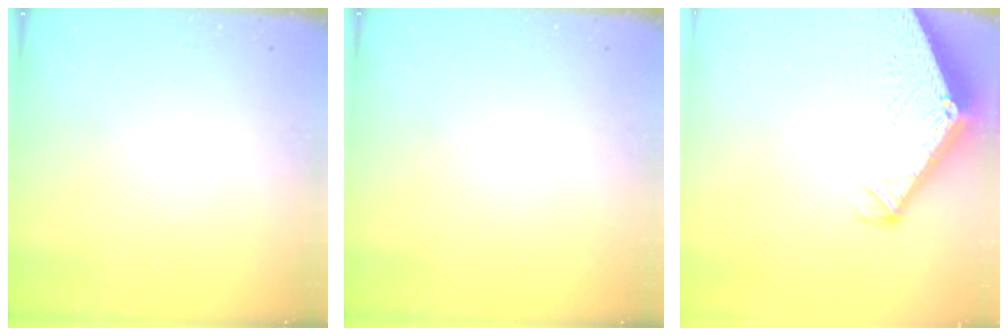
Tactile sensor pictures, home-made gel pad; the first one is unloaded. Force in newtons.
{"total": 0.0}
{"total": 4.2, "press": 4.2, "slide": 0.4}